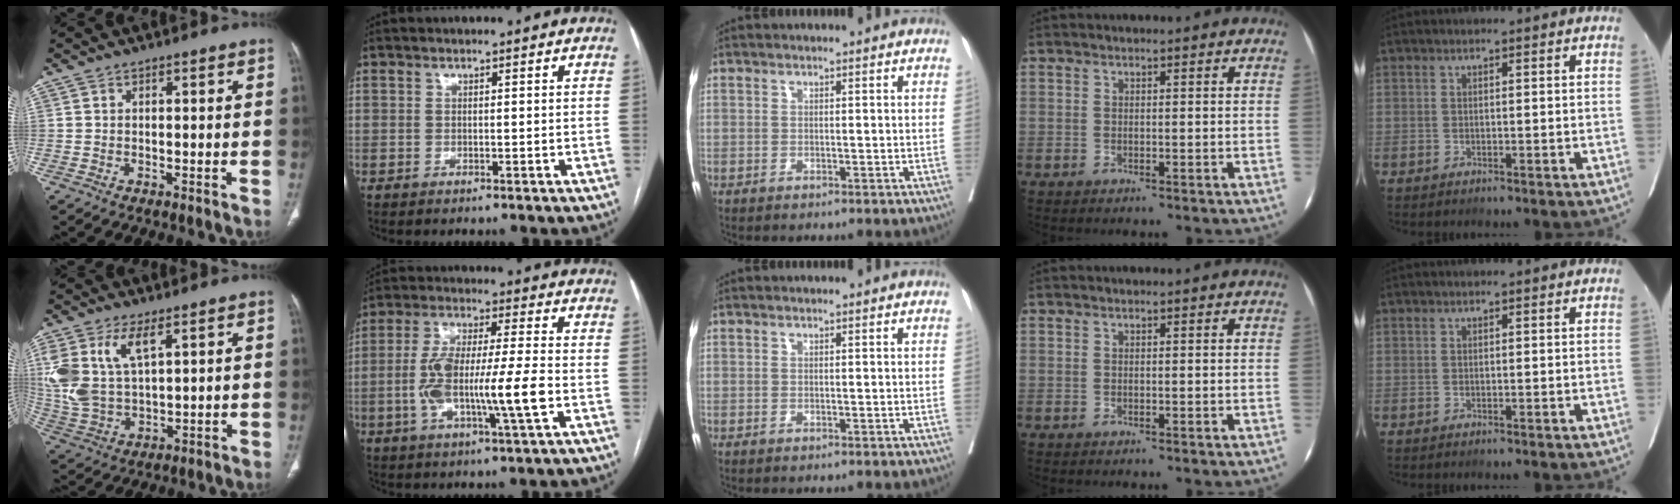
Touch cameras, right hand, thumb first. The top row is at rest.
{"thumb": {"total": 13.4, "force": [5.3, 6.9, 10.2], "torque": [-0.230, -0.008, 0.119]}, "index": {"total": 12.7, "force": [-2.6, 0.9, 12.3], "torque": [-0.239, 0.004, -0.050]}}